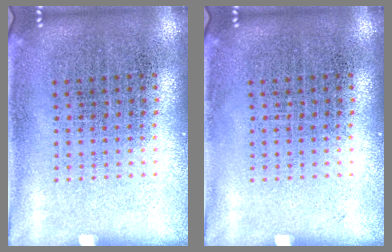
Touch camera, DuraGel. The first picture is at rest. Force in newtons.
{"total": 0.0}